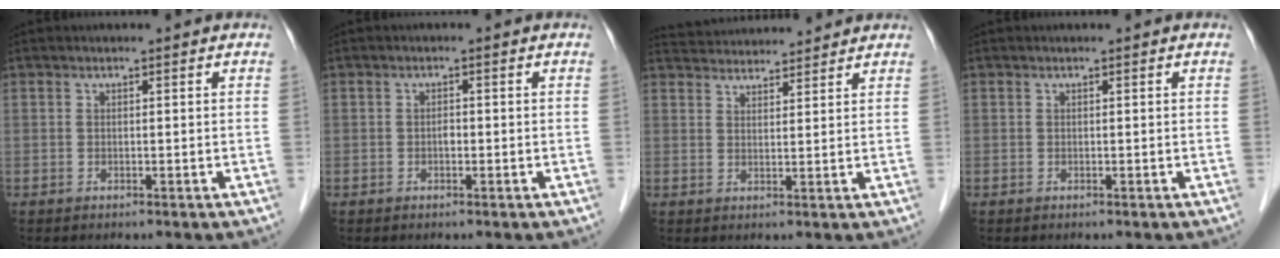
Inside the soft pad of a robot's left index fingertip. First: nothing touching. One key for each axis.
{"total": 0.9, "fx": -0.3, "fy": 0.5, "fz": 0.7, "tx": -0.011, "ty": 0.002, "tz": -0.008}
{"total": 9.3, "fx": 9.1, "fy": 1.1, "fz": 1.9, "tx": -0.036, "ty": 0.033, "tz": 0.136}
{"total": 0.0}